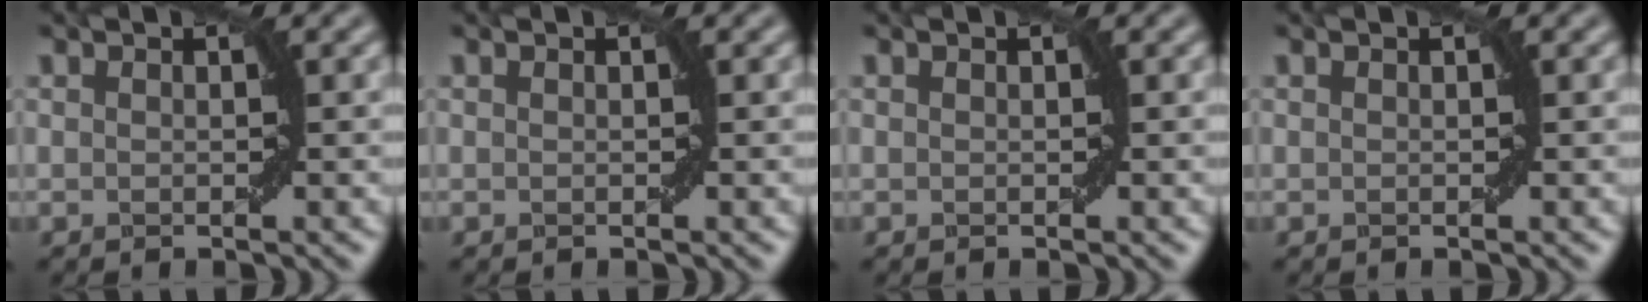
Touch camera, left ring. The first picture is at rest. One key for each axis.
{"total": 0.0}
{"total": 0.0}
{"total": 0.0}